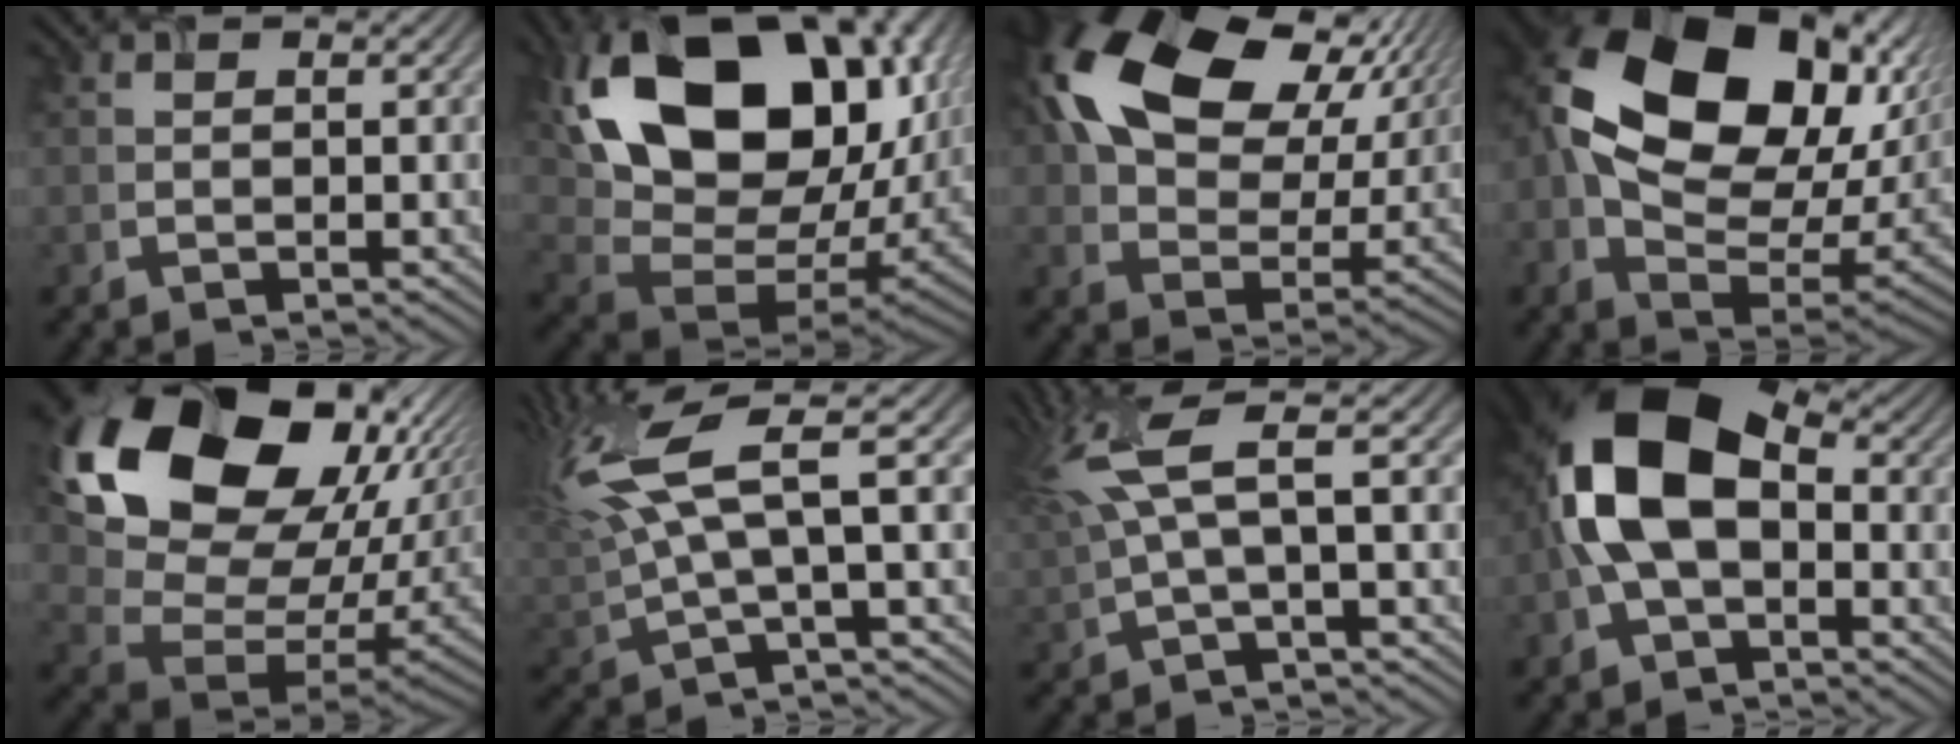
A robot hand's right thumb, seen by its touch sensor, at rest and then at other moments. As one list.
[{"total": 20.8, "force": [6.9, 13.8, 13.9], "torque": [-0.287, -0.002, 0.154]}, {"total": 20.5, "force": [8.3, 13.3, 13.2], "torque": [-0.270, 0.028, 0.151]}, {"total": 21.1, "force": [6.0, 13.8, 14.7], "torque": [-0.302, -0.009, 0.129]}, {"total": 20.7, "force": [9.6, 13.3, 12.7], "torque": [-0.267, 0.009, 0.197]}, {"total": 12.9, "force": [4.8, 3.7, 11.3], "torque": [-0.263, 0.017, 0.096]}, {"total": 8.8, "force": [3.3, 2.1, 7.9], "torque": [-0.163, 0.020, 0.063]}, {"total": 12.8, "force": [-0.4, 8.0, 9.9], "torque": [-0.221, 0.011, -0.016]}]